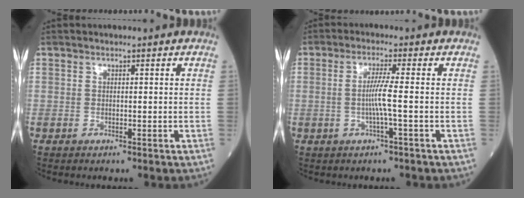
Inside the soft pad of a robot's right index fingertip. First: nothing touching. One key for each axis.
{"total": 3.8, "fx": -0.7, "fy": -0.9, "fz": 3.7, "tx": -0.074, "ty": 0.000, "tz": -0.012}